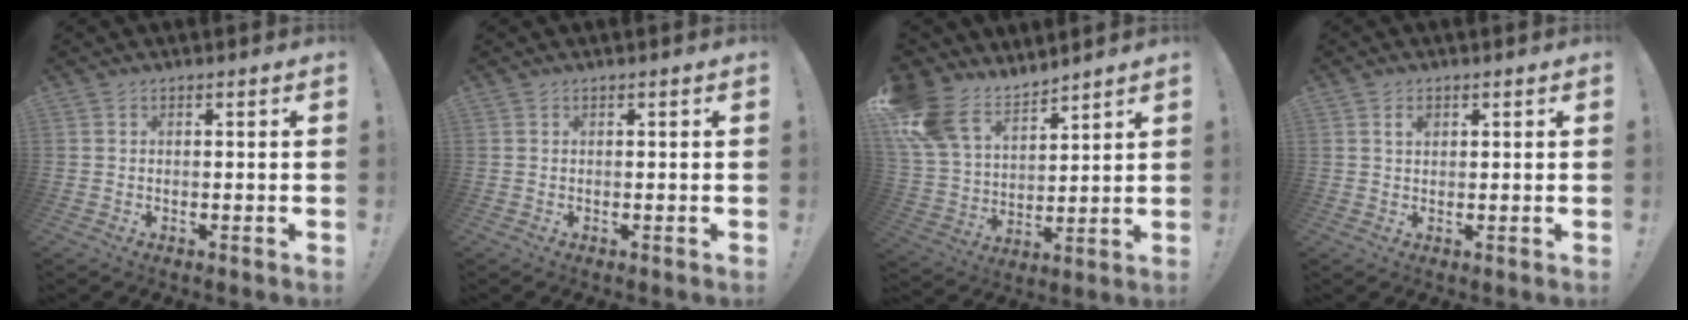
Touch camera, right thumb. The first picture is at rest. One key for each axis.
{"total": 0.0}
{"total": 15.0, "fx": 11.2, "fy": 8.4, "fz": 5.5, "tx": -0.106, "ty": -0.073, "tz": 0.217}
{"total": 1.9, "fx": 0.9, "fy": 1.2, "fz": 1.2, "tx": -0.009, "ty": -0.004, "tz": 0.013}